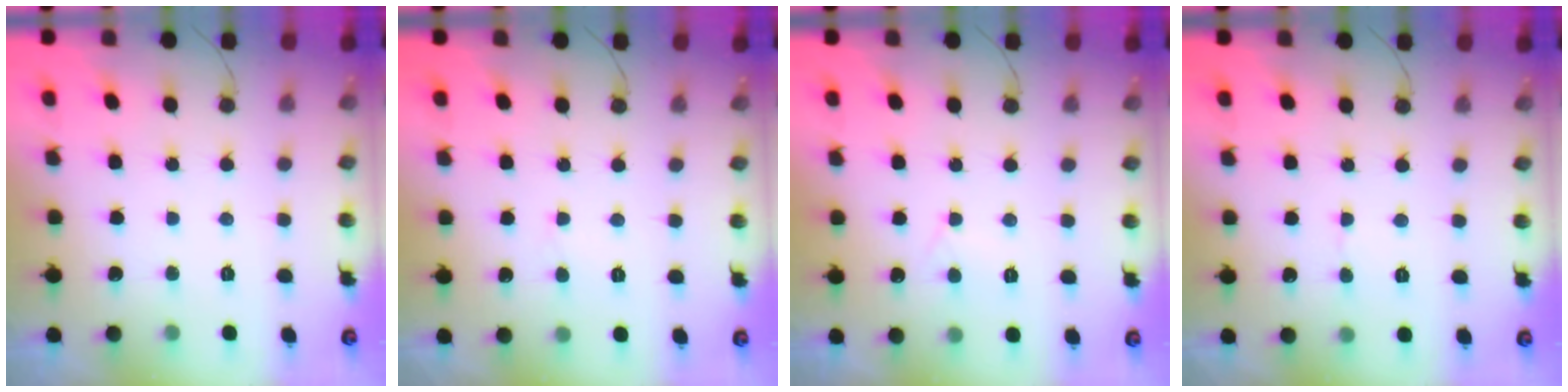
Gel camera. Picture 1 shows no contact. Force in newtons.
{"total": 2.3, "press": 2.3, "slide": 0.3}
{"total": 4.4, "press": 4.4, "slide": 0.6}
{"total": 3.3, "press": 3.3, "slide": 0.3}